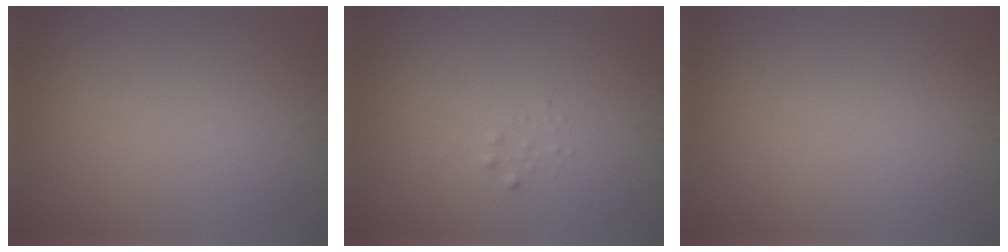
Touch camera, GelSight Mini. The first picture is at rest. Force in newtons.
{"total": 0.6, "press": 0.6, "slide": 0.0}
{"total": 0.0}